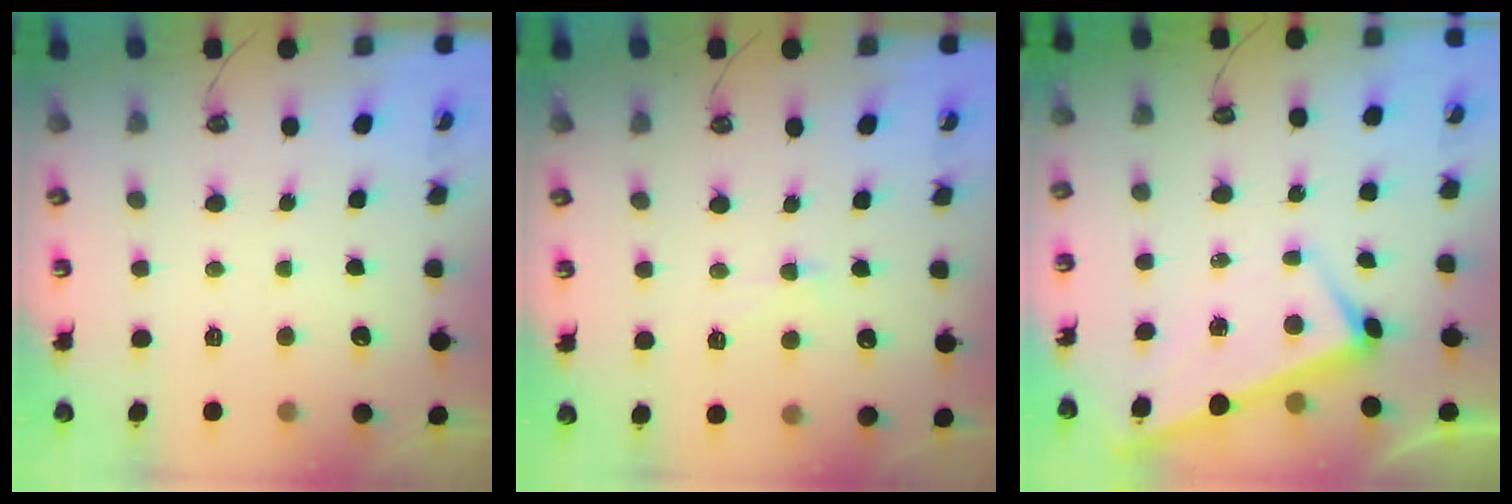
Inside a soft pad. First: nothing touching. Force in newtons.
{"total": 2.4, "press": 2.4, "slide": 0.6}
{"total": 3.2, "press": 3.2, "slide": 0.0}